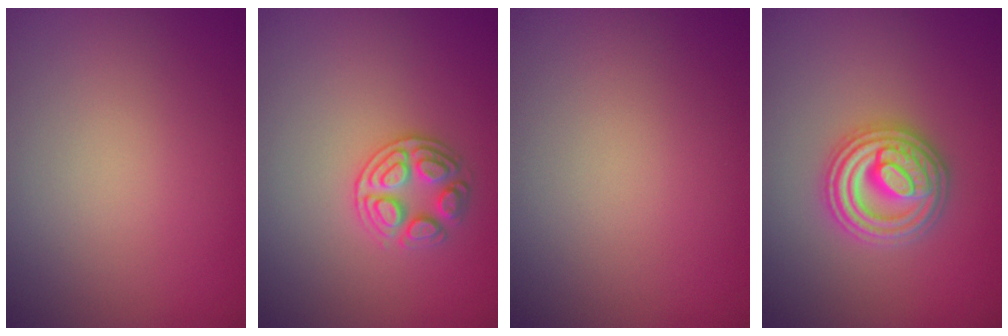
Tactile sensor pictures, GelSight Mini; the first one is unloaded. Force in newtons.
{"total": 2.6, "press": 2.6, "slide": 0.5}
{"total": 0.0}
{"total": 4.9, "press": 4.9, "slide": 0.7}